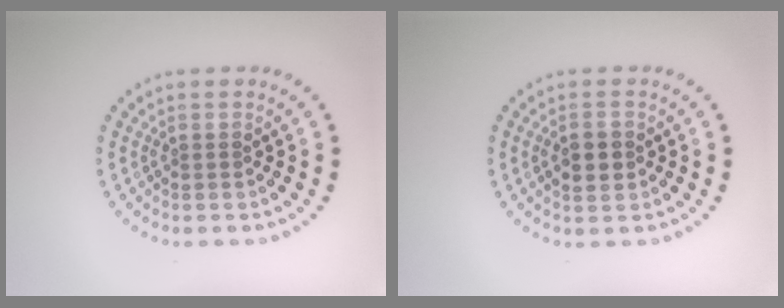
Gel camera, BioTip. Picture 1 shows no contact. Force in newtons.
{"total": 2.5, "press": 2.5, "slide": 0.1}